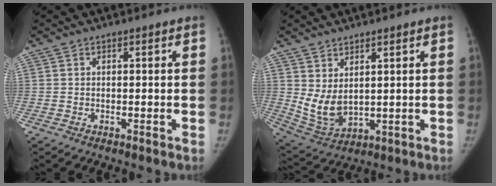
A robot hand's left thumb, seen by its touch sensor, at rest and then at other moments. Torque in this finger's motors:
{"motor_torque": [0.80, 0.85, 0.68, -0.80, 0.22]}